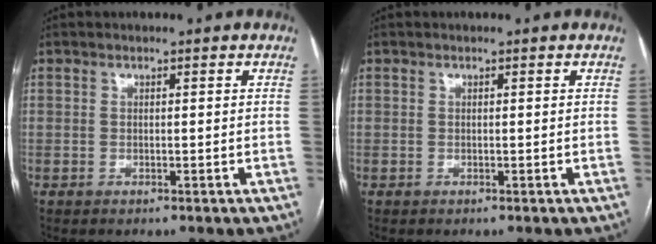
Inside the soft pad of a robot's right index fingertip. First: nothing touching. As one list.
[{"total": 0.0}]